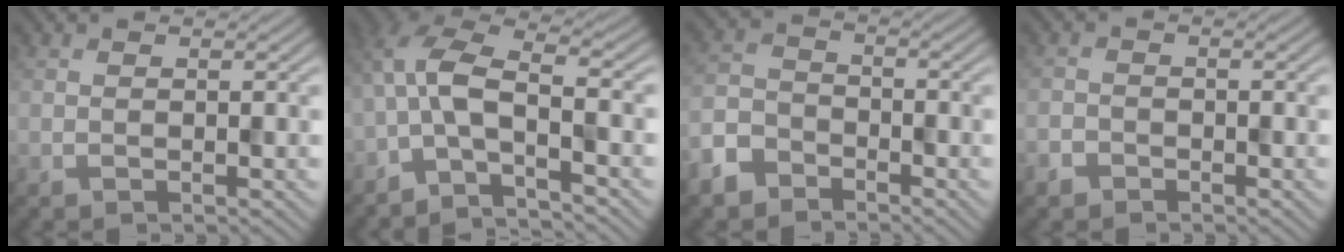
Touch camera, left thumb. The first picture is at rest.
{"total": 6.5, "force": [-3.0, 2.3, 5.3], "torque": [-0.113, 0.016, -0.076]}
{"total": 5.9, "force": [-4.4, 3.5, 2.0], "torque": [-0.057, -0.006, -0.103]}
{"total": 2.1, "force": [-1.6, 1.2, 0.5], "torque": [-0.014, -0.004, -0.040]}